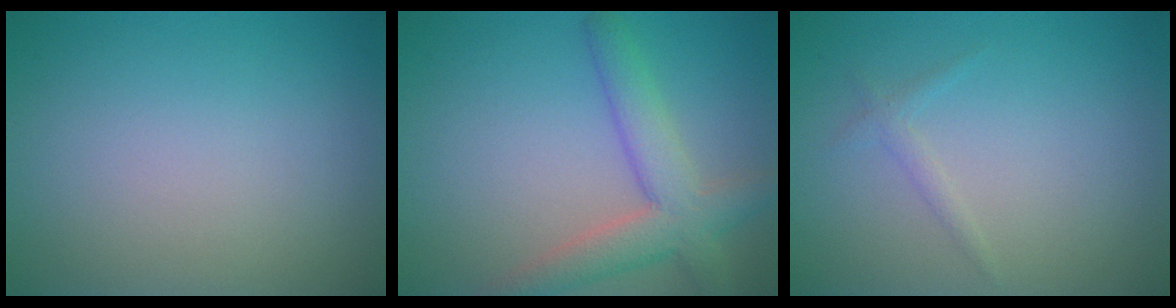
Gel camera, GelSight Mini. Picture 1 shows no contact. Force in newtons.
{"total": 4.9, "press": 4.9, "slide": 0.3}
{"total": 0.9, "press": 0.9, "slide": 0.1}